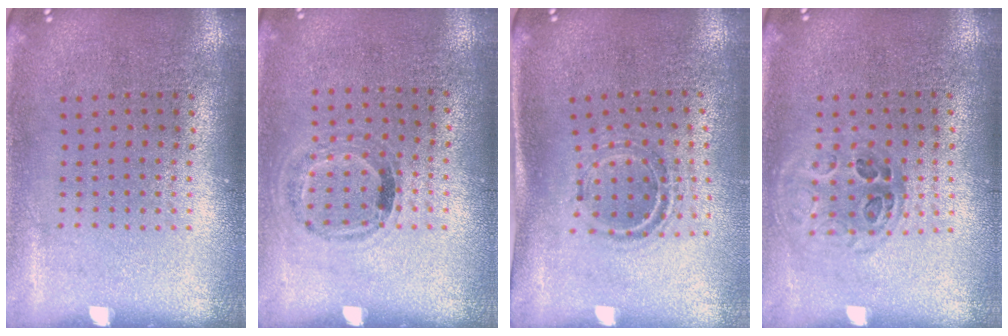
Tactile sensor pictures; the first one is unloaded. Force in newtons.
{"total": 1.1, "press": 0.8, "slide": 0.7}
{"total": 0.9, "press": 0.9, "slide": 0.3}
{"total": 1.0, "press": 1.0, "slide": 0.4}